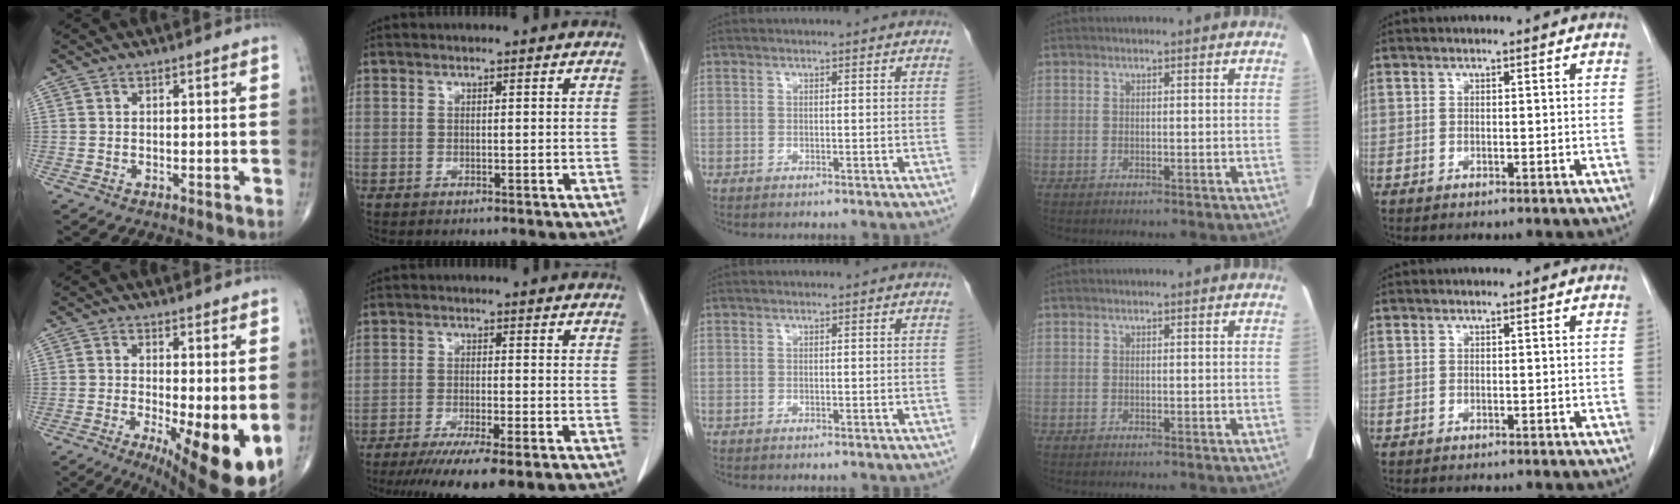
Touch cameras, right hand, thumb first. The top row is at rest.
{"thumb": {"total": 12.8, "force": [-2.3, 3.9, 12.0], "torque": [-0.175, -0.026, -0.022]}, "index": {"total": 11.8, "force": [-8.7, 1.3, 7.9], "torque": [-0.114, -0.025, -0.132]}}